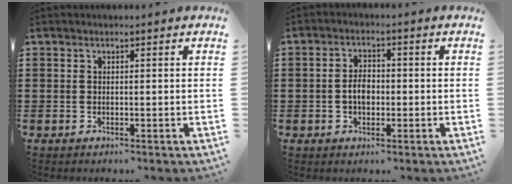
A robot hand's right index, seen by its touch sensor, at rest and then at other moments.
{"total": 3.3, "force": [-0.5, 2.0, 2.6], "torque": [-0.049, 0.005, -0.011]}